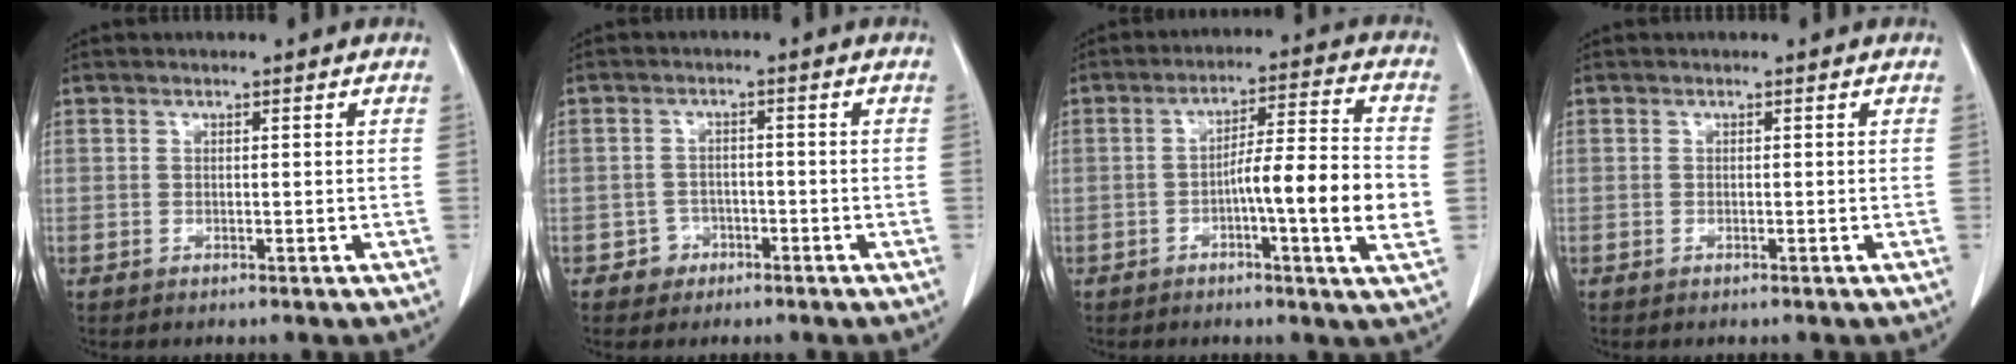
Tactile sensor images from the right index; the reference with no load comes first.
{"total": 2.6, "force": [-1.5, 2.1, 0.1], "torque": [0.005, 0.013, -0.025]}
{"total": 12.0, "force": [-2.4, 0.0, 11.7], "torque": [-0.180, 0.004, -0.044]}
{"total": 0.0}